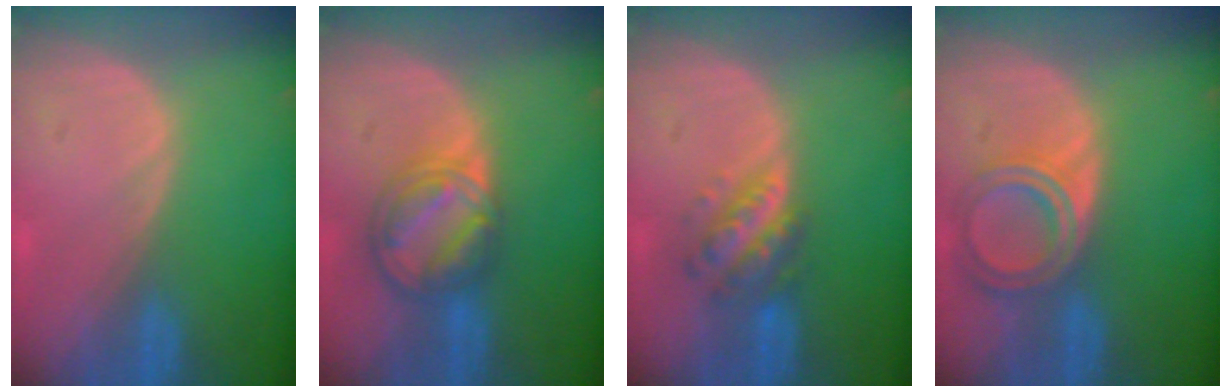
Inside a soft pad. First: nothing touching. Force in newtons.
{"total": 8.4, "press": 7.1, "slide": 4.5}
{"total": 5.8, "press": 5.3, "slide": 2.3}
{"total": 6.4, "press": 5.8, "slide": 2.9}